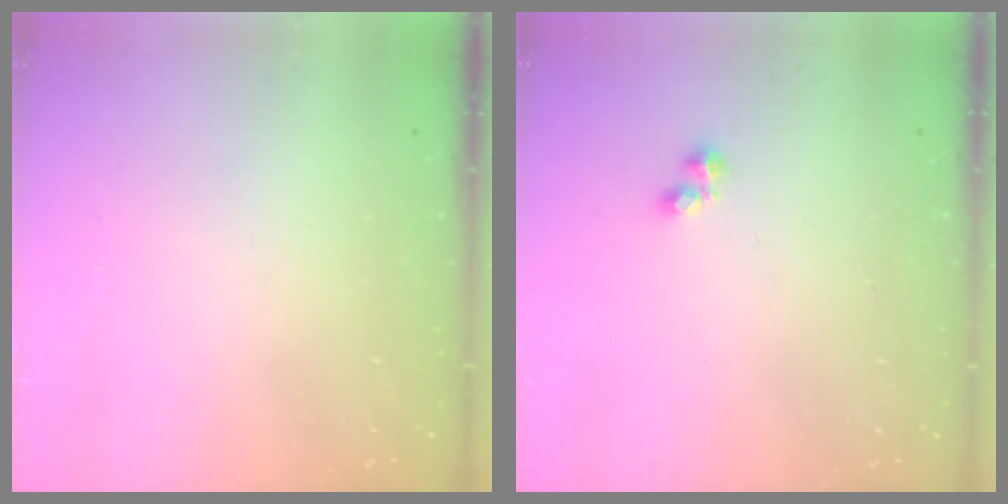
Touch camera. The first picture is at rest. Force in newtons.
{"total": 2.4, "press": 2.3, "slide": 0.5}